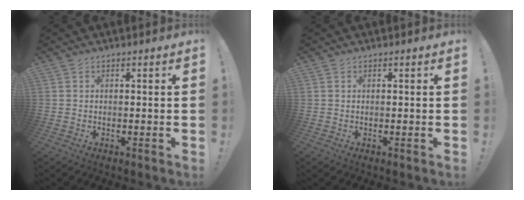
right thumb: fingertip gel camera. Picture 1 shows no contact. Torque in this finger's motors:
{"motor_torque": [-0.25, 0.07, -0.42, 0.13, 0.02]}